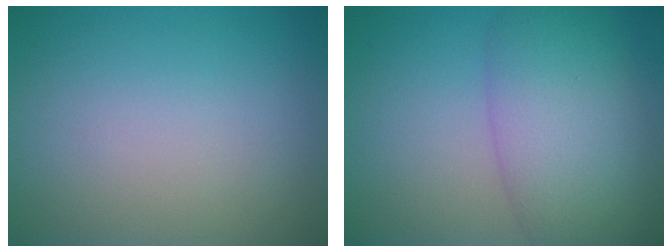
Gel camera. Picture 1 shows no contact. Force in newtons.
{"total": 7.9, "press": 7.9, "slide": 0.3}